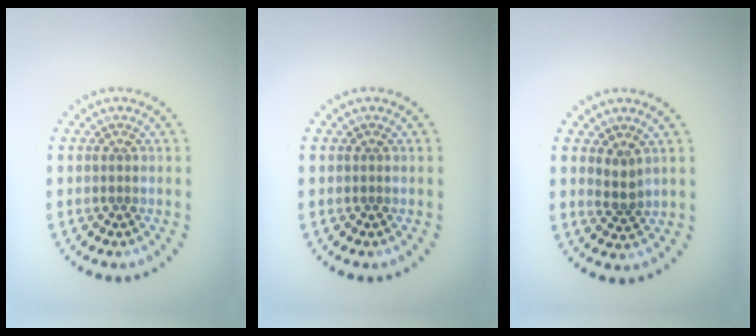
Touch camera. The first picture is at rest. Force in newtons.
{"total": 0.0}
{"total": 1.7, "press": 1.4, "slide": 0.9}